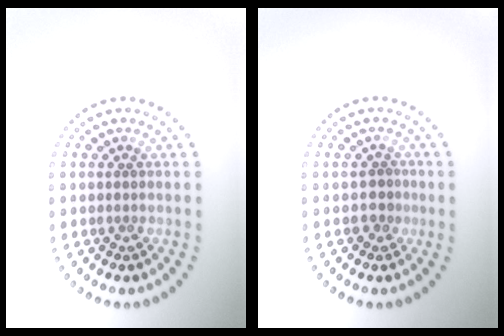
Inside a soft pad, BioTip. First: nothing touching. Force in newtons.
{"total": 1.2, "press": 1.0, "slide": 0.6}